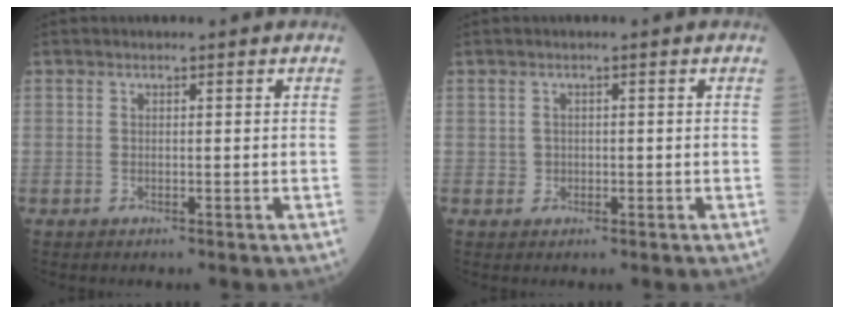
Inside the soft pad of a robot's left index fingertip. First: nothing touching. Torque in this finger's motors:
{"motor_torque": [-0.06, 0.05, -0.01, -0.01]}